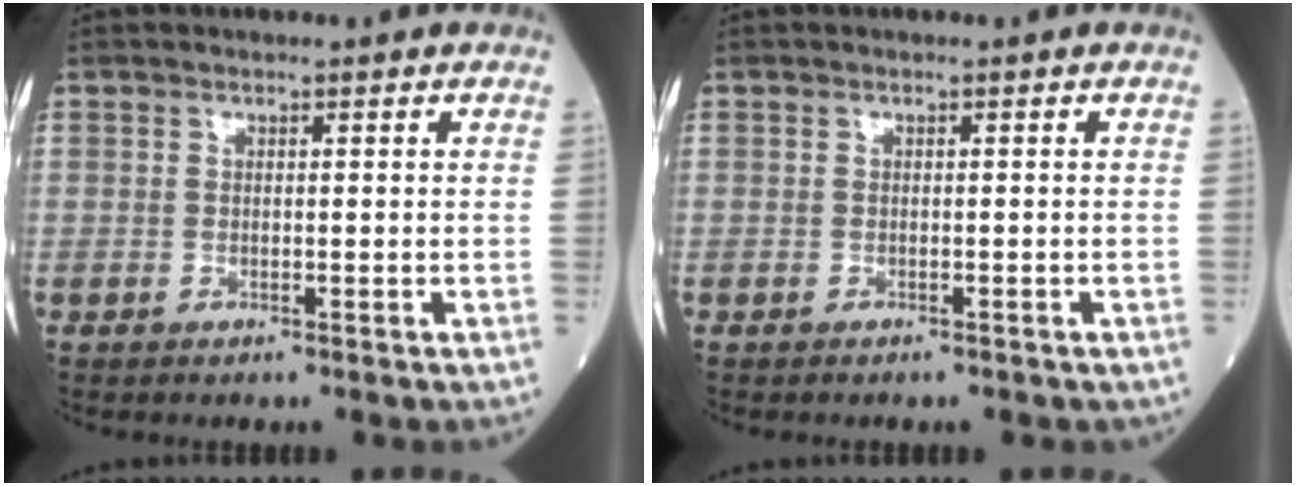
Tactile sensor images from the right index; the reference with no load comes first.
{"total": 1.6, "force": [-1.3, 0.6, 0.6], "torque": [-0.015, -0.003, -0.014]}